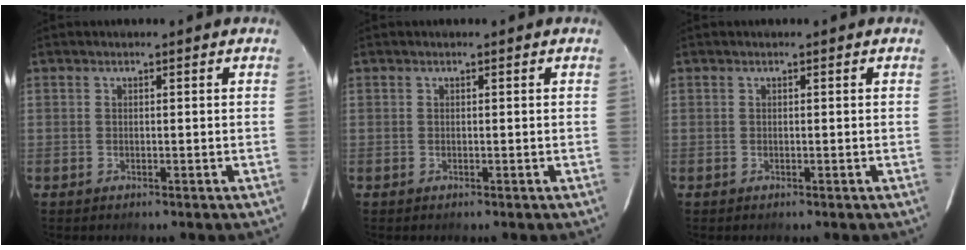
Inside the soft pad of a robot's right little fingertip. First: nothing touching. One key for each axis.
{"total": 0.0}
{"total": 0.0}